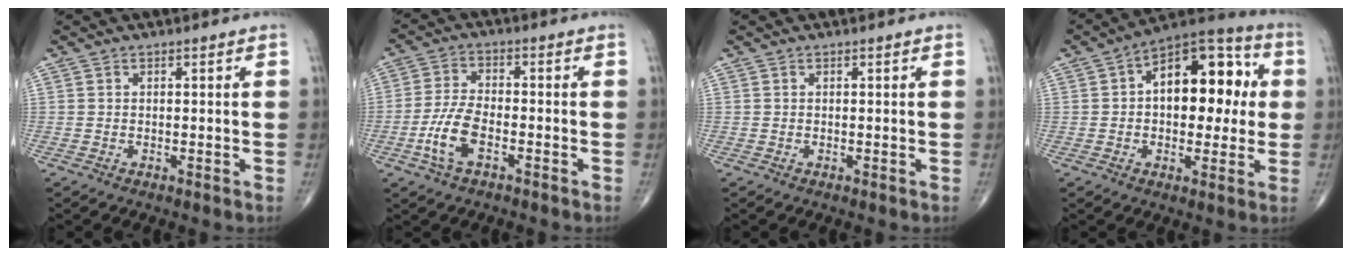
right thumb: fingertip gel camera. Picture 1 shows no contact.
{"total": 7.4, "force": [-3.0, 3.2, 5.9], "torque": [-0.129, 0.020, -0.061]}
{"total": 0.0}
{"total": 17.3, "force": [2.2, 9.9, 14.0], "torque": [-0.157, 0.028, 0.024]}